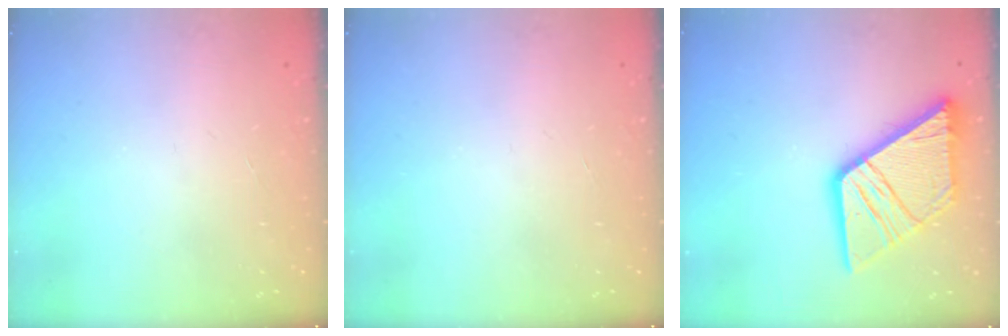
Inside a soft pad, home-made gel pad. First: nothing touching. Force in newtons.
{"total": 0.0}
{"total": 19.7, "press": 19.6, "slide": 2.3}